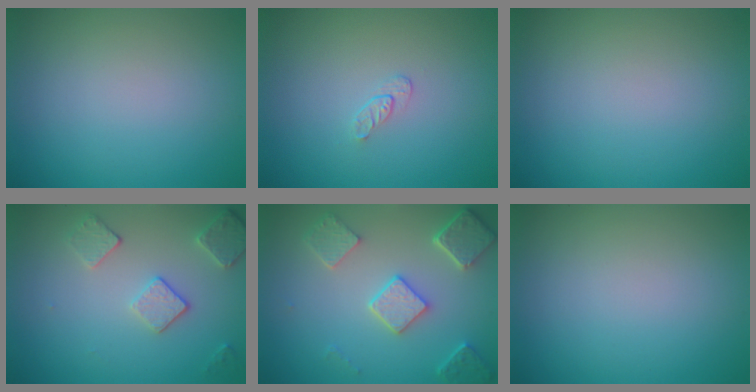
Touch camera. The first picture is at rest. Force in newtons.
{"total": 0.8, "press": 0.5, "slide": 0.7}
{"total": 0.0}
{"total": 2.6, "press": 2.5, "slide": 0.8}
{"total": 4.9, "press": 3.9, "slide": 3.0}
{"total": 0.0}